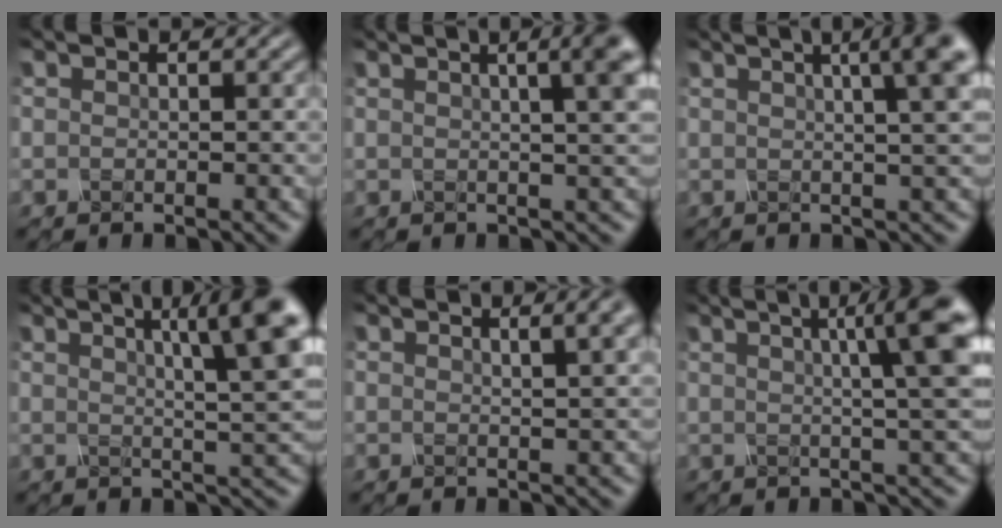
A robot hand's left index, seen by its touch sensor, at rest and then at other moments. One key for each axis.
{"total": 9.9, "fx": 3.4, "fy": 4.4, "fz": 8.2, "tx": -0.044, "ty": 0.067, "tz": 0.017}
{"total": 8.8, "fx": 3.3, "fy": 2.9, "fz": 7.6, "tx": -0.054, "ty": 0.057, "tz": 0.025}
{"total": 9.6, "fx": 3.7, "fy": 2.1, "fz": 8.7, "tx": -0.082, "ty": 0.030, "tz": 0.052}
{"total": 6.5, "fx": 3.3, "fy": 2.9, "fz": 4.8, "tx": -0.023, "ty": 0.053, "tz": 0.020}
{"total": 8.2, "fx": 2.0, "fy": 1.5, "fz": 7.9, "tx": -0.065, "ty": 0.026, "tz": 0.026}